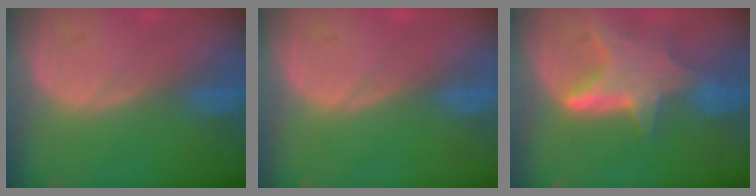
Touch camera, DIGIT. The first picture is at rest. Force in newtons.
{"total": 0.0}
{"total": 6.8, "press": 6.6, "slide": 1.7}